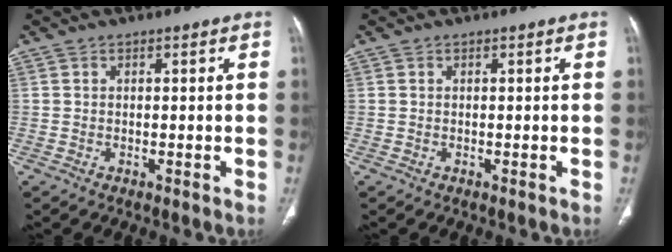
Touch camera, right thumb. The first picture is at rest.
{"total": 0.0}